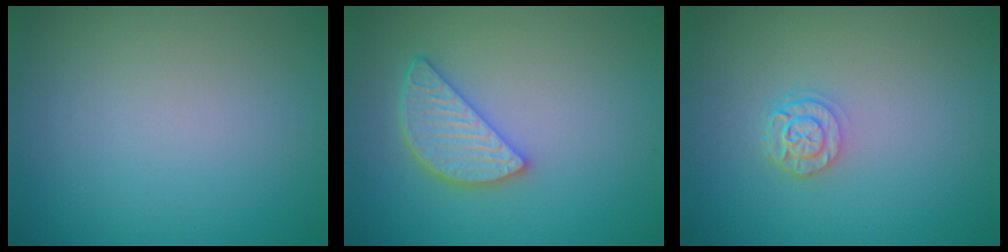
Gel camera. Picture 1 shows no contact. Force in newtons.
{"total": 4.1, "press": 3.5, "slide": 2.1}
{"total": 2.2, "press": 1.8, "slide": 1.2}